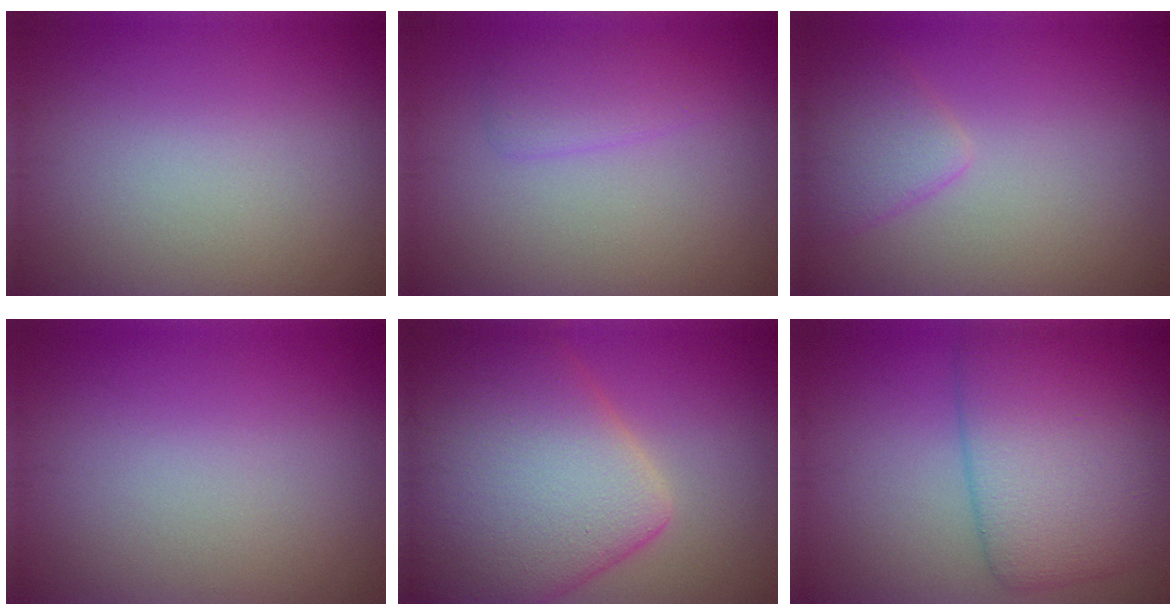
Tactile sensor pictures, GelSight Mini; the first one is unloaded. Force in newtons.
{"total": 1.9, "press": 1.9, "slide": 0.1}
{"total": 2.5, "press": 2.5, "slide": 0.2}
{"total": 0.0}
{"total": 12.7, "press": 12.7, "slide": 0.6}
{"total": 7.7, "press": 7.7, "slide": 0.2}